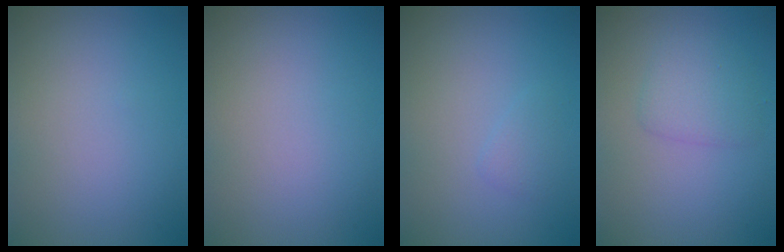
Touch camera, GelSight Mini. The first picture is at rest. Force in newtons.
{"total": 0.0}
{"total": 0.9, "press": 0.9, "slide": 0.0}
{"total": 2.3, "press": 2.3, "slide": 0.1}